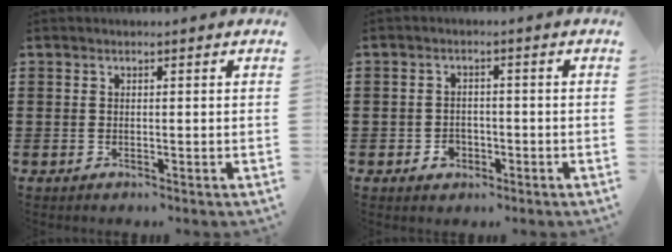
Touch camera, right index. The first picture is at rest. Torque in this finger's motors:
{"motor_torque": [0.00, 2.14, 0.20, 0.05]}